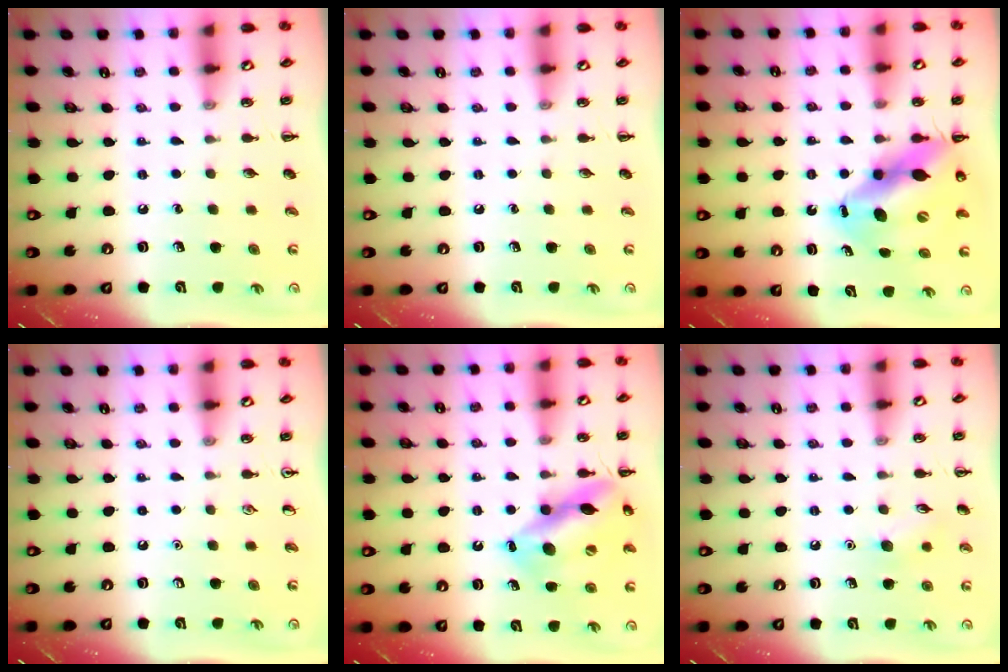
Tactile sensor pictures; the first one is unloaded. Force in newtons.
{"total": 0.0}
{"total": 14.1, "press": 13.6, "slide": 3.8}
{"total": 0.0}
{"total": 15.2, "press": 15.0, "slide": 2.2}
{"total": 6.8, "press": 6.6, "slide": 1.4}